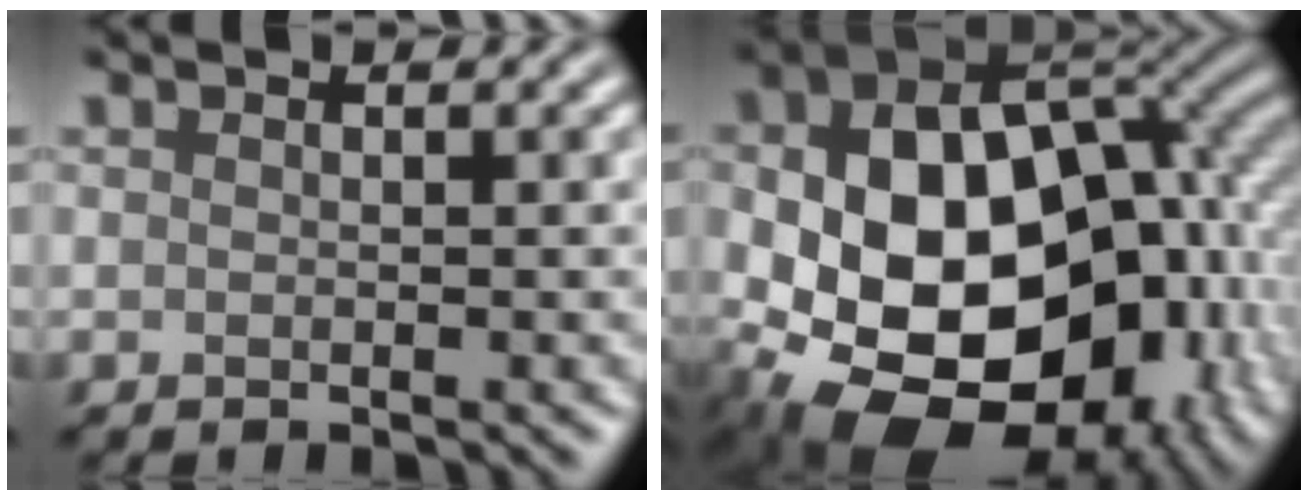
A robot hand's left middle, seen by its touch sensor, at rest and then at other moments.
{"total": 19.2, "force": [-3.0, 13.4, 13.4], "torque": [-0.246, -0.032, -0.022]}